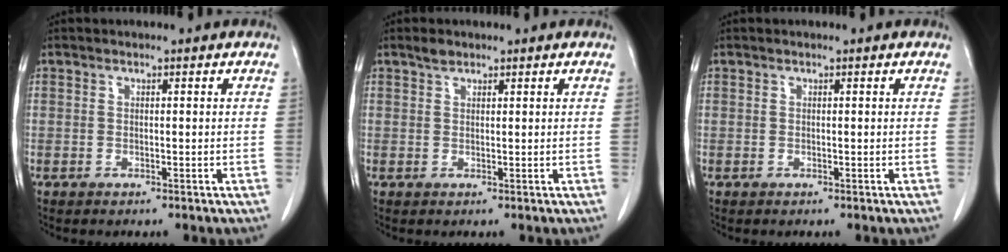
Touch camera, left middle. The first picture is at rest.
{"total": 1.3, "force": [1.1, 0.6, 0.4], "torque": [-0.011, 0.001, 0.020]}
{"total": 0.0}